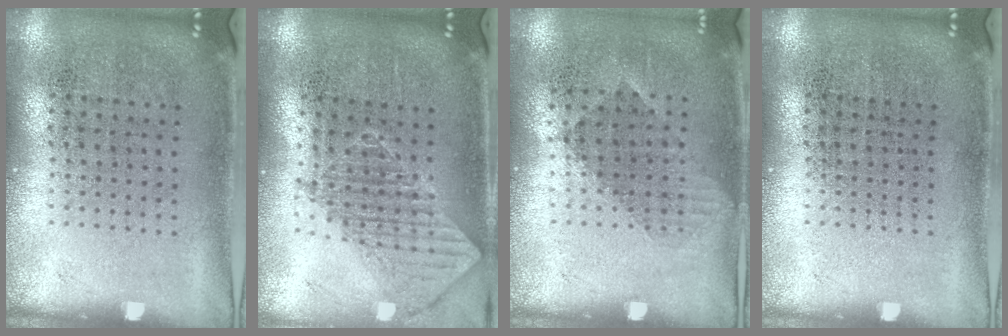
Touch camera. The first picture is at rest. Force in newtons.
{"total": 1.2, "press": 1.1, "slide": 0.6}
{"total": 0.9, "press": 0.7, "slide": 0.6}
{"total": 0.0}